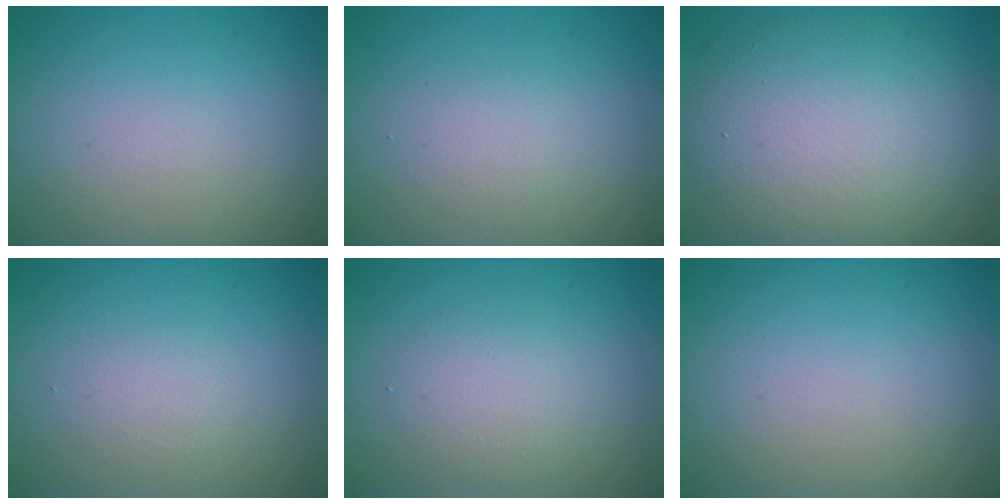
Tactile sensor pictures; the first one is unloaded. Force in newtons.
{"total": 1.4, "press": 1.4, "slide": 0.1}
{"total": 10.5, "press": 10.5, "slide": 1.1}
{"total": 1.4, "press": 1.4, "slide": 0.1}
{"total": 2.4, "press": 2.4, "slide": 0.1}
{"total": 0.0}